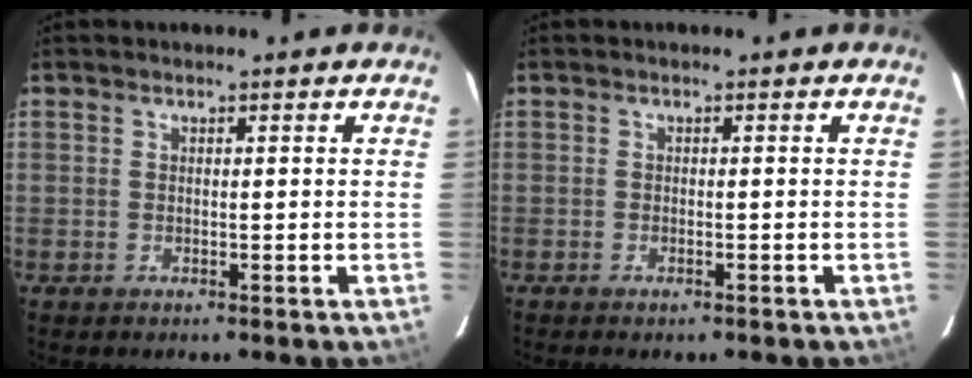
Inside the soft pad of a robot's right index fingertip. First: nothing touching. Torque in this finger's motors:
{"motor_torque": [0.42, -0.77, 0.27, 0.05]}